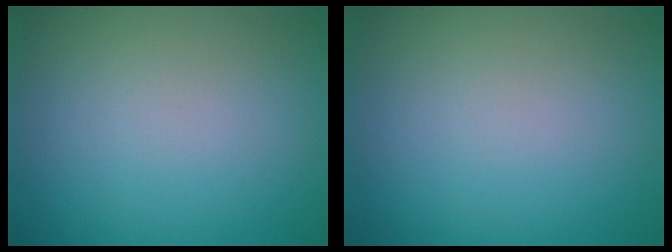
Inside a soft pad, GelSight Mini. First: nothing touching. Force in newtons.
{"total": 0.0}